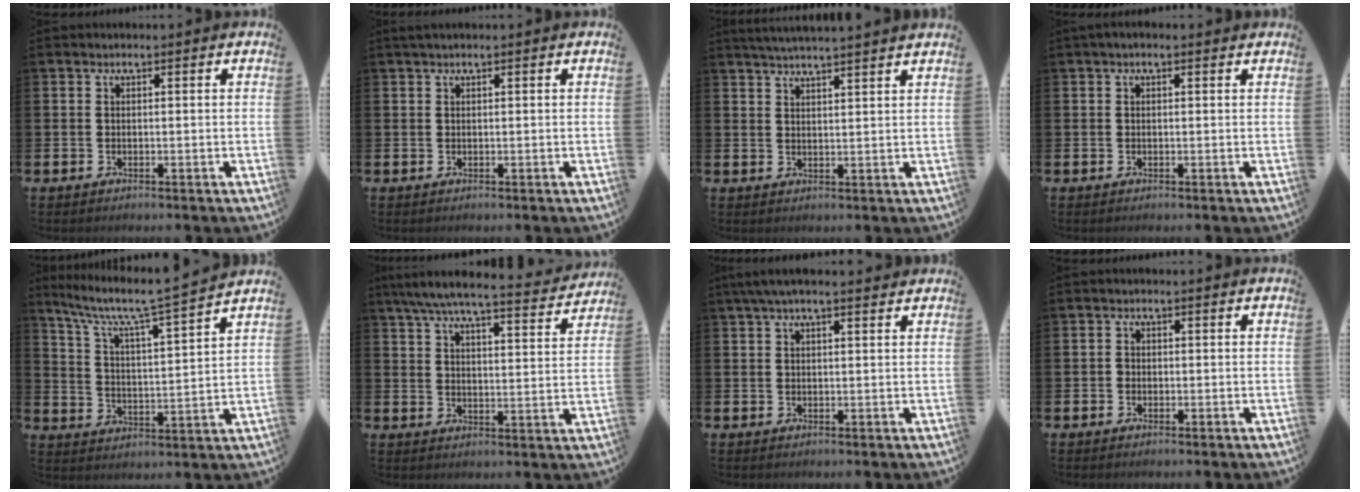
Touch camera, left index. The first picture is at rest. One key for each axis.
{"total": 0.7, "fx": 0.5, "fy": 0.0, "fz": 0.5, "tx": -0.004, "ty": 0.001, "tz": 0.008}
{"total": 3.6, "fx": 3.5, "fy": -0.8, "fz": 0.3, "tx": -0.015, "ty": -0.012, "tz": 0.063}
{"total": 0.7, "fx": 0.1, "fy": 0.2, "fz": 0.6, "tx": -0.006, "ty": 0.002, "tz": 0.000}
{"total": 8.0, "fx": 7.2, "fy": 0.0, "fz": 3.4, "tx": -0.095, "ty": -0.057, "tz": 0.118}
{"total": 7.2, "fx": 6.6, "fy": 0.9, "fz": 2.9, "tx": -0.064, "ty": -0.043, "tz": 0.111}
{"total": 3.3, "fx": 2.5, "fy": 0.6, "fz": 2.1, "tx": -0.040, "ty": -0.002, "tz": 0.043}
{"total": 1.0, "fx": -0.3, "fy": 0.9, "fz": 0.2, "tx": 0.001, "ty": 0.003, "tz": -0.009}